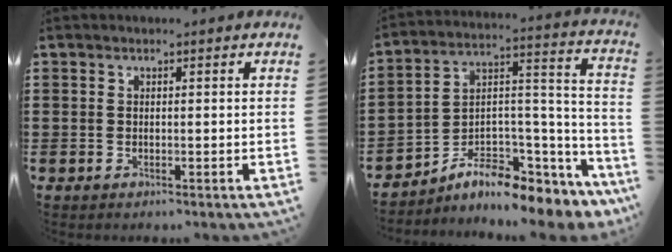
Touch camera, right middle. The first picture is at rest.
{"total": 7.6, "force": [-6.4, 2.6, 3.3], "torque": [-0.064, -0.006, -0.122]}